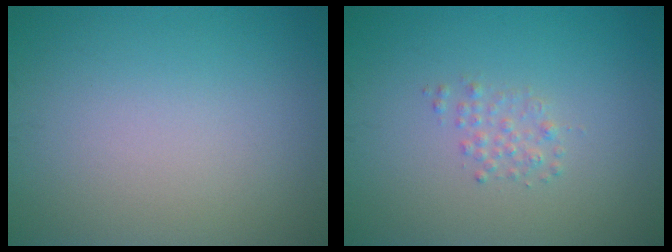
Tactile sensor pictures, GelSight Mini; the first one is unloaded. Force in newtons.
{"total": 1.2, "press": 1.2, "slide": 0.0}